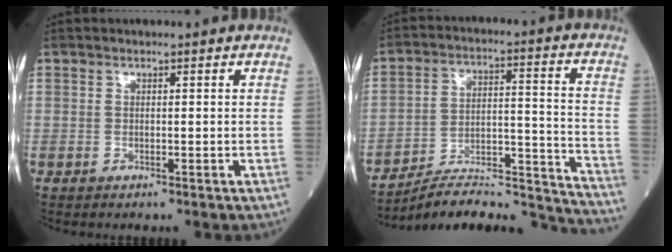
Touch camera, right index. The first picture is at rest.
{"total": 18.4, "force": [-18.0, -0.6, 3.8], "torque": [-0.033, 0.019, -0.263]}